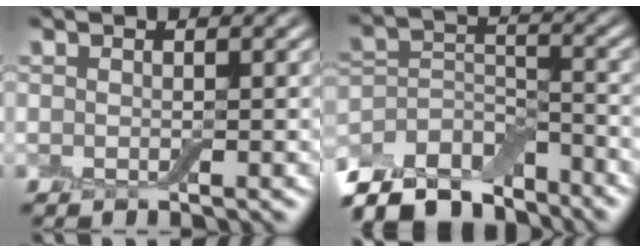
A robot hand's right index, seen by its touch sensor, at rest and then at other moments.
{"total": 8.7, "force": [-7.3, 3.6, 3.1], "torque": [-0.057, 0.004, -0.135]}